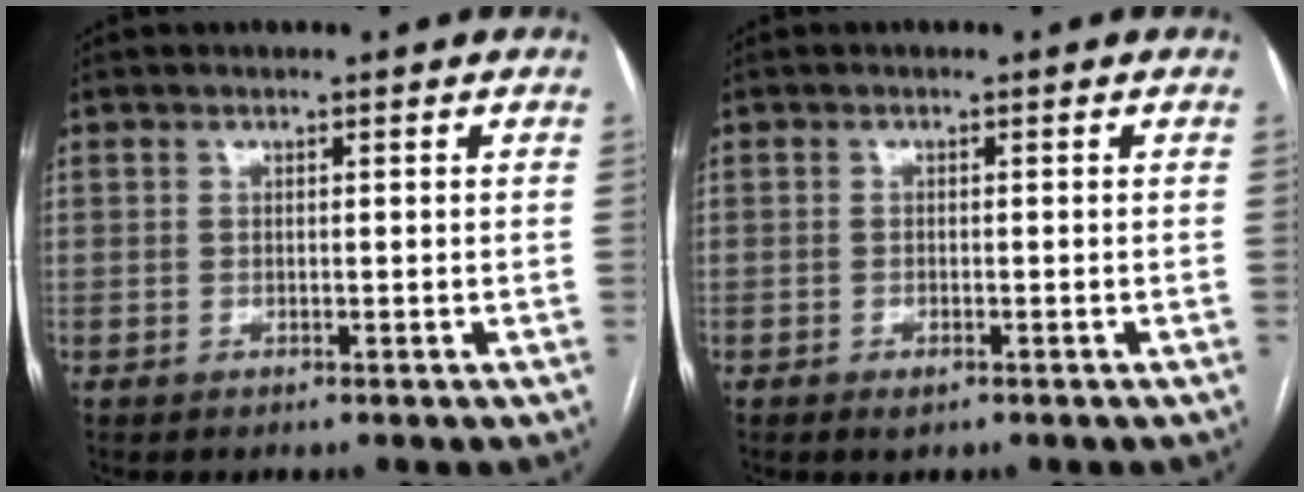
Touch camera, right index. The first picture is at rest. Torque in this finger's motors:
{"motor_torque": [0.19, -0.25, 0.11, 0.01]}